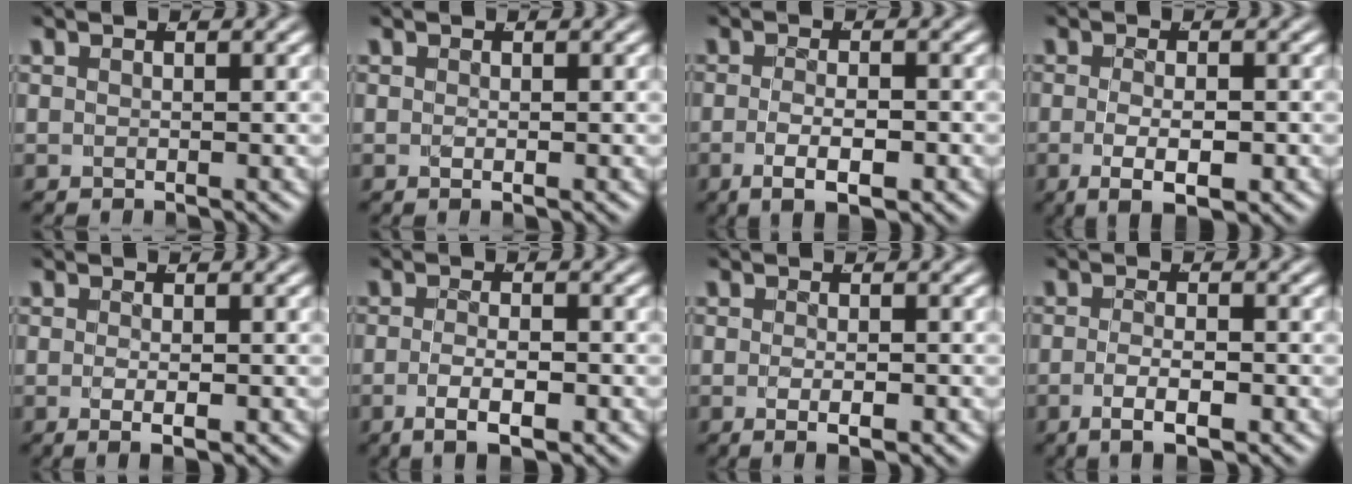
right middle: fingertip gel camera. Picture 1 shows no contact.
{"total": 0.7, "force": [-0.2, -0.6, 0.3], "torque": [-0.005, -0.004, 0.002]}
{"total": 4.5, "force": [-2.2, 1.5, 3.6], "torque": [-0.068, -0.019, -0.025]}
{"total": 4.9, "force": [-2.2, 1.7, 4.1], "torque": [-0.075, -0.023, -0.020]}
{"total": 1.6, "force": [-0.7, -0.3, 1.5], "torque": [-0.029, -0.009, -0.004]}
{"total": 4.0, "force": [-2.1, 1.2, 3.2], "torque": [-0.064, -0.016, -0.025]}
{"total": 2.0, "force": [-1.1, -0.1, 1.7], "torque": [-0.033, -0.009, -0.010]}
{"total": 3.6, "force": [-2.0, 0.9, 2.8], "torque": [-0.057, -0.015, -0.025]}